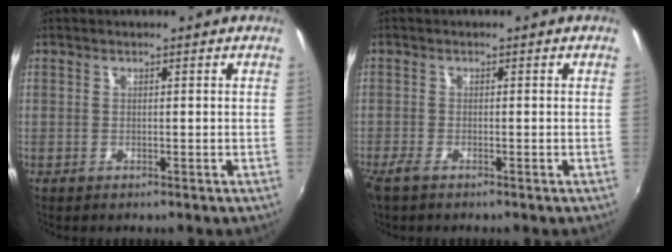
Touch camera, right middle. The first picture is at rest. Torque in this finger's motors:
{"motor_torque": [0.63, -0.64, 0.20, 0.05]}